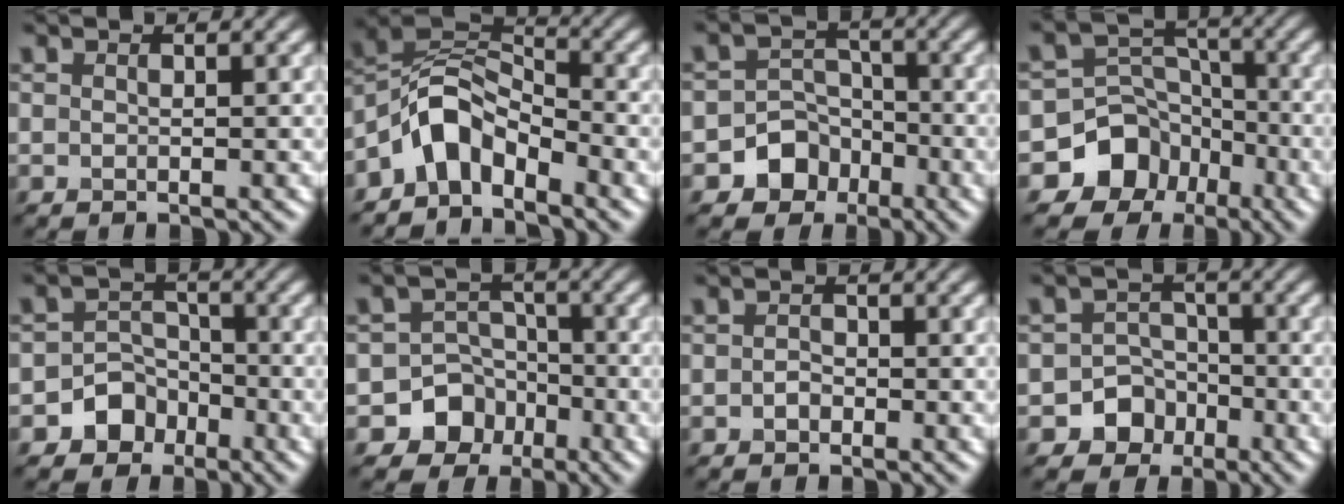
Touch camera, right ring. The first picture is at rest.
{"total": 5.3, "force": [-3.4, 2.9, 2.9], "torque": [-0.041, 0.012, -0.074]}
{"total": 5.1, "force": [-2.7, 4.2, 1.0], "torque": [0.018, 0.004, -0.064]}
{"total": 9.0, "force": [-5.2, 7.2, 1.4], "torque": [-0.003, 0.003, -0.110]}
{"total": 4.2, "force": [-2.4, 3.4, 0.9], "torque": [0.019, 0.008, -0.051]}
{"total": 6.7, "force": [-3.5, 5.6, 0.9], "torque": [0.018, -0.005, -0.085]}
{"total": 1.0, "force": [-0.4, 0.7, 0.5], "torque": [-0.010, -0.002, -0.009]}
{"total": 5.0, "force": [-2.6, 4.2, 0.8], "torque": [0.024, -0.001, -0.061]}